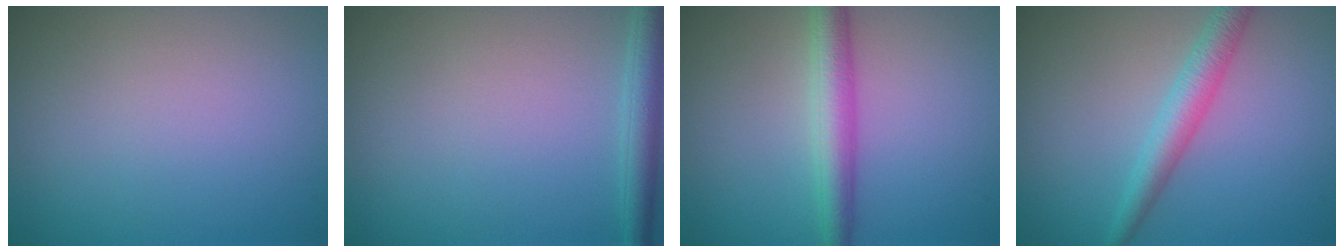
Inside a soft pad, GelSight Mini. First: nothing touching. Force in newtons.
{"total": 2.5, "press": 2.5, "slide": 0.1}
{"total": 3.7, "press": 3.7, "slide": 0.0}
{"total": 2.9, "press": 2.9, "slide": 0.0}